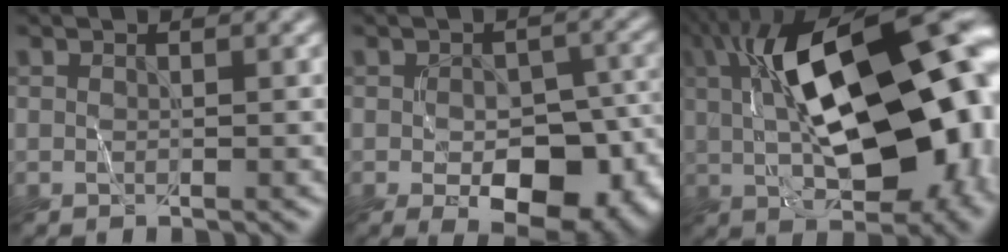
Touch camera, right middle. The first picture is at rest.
{"total": 9.8, "force": [-3.8, 5.1, 7.4], "torque": [-0.107, -0.009, -0.047]}
{"total": 18.6, "force": [1.4, 8.9, 16.3], "torque": [-0.225, 0.015, 0.024]}